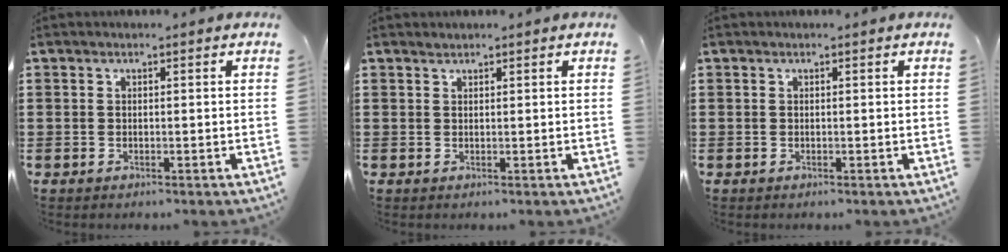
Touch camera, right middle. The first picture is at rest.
{"total": 0.7, "force": [0.7, 0.1, 0.0], "torque": [-0.001, -0.001, 0.013]}
{"total": 0.0}